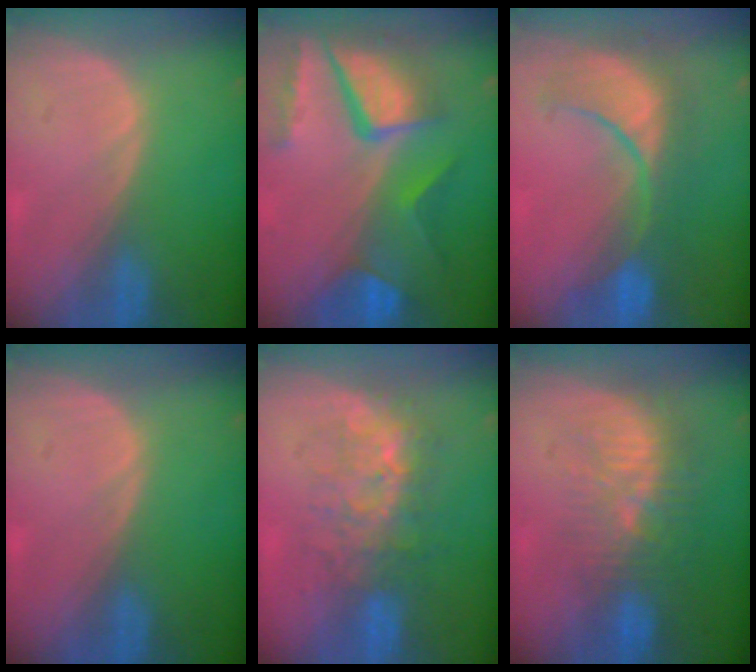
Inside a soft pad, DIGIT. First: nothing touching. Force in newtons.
{"total": 11.2, "press": 9.3, "slide": 6.3}
{"total": 9.1, "press": 9.0, "slide": 1.1}
{"total": 0.0}
{"total": 8.0, "press": 7.6, "slide": 2.4}
{"total": 9.6, "press": 9.0, "slide": 3.5}